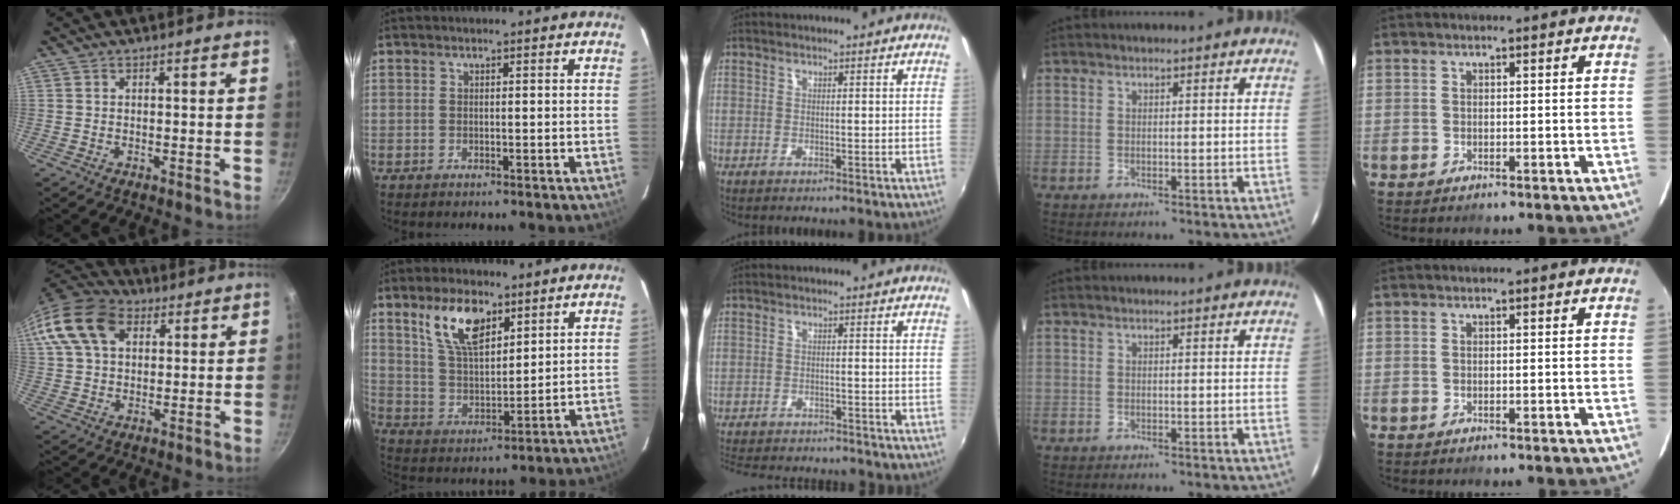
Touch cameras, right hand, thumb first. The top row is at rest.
{"thumb": {"total": 18.2, "force": [6.9, 12.4, 11.3], "torque": [-0.231, 0.023, 0.116]}, "index": {"total": 10.9, "force": [6.3, 5.0, 7.3], "torque": [-0.133, 0.010, 0.129]}, "middle": {"total": 11.9, "force": [-10.6, 3.4, 4.2], "torque": [-0.105, -0.017, -0.159]}}